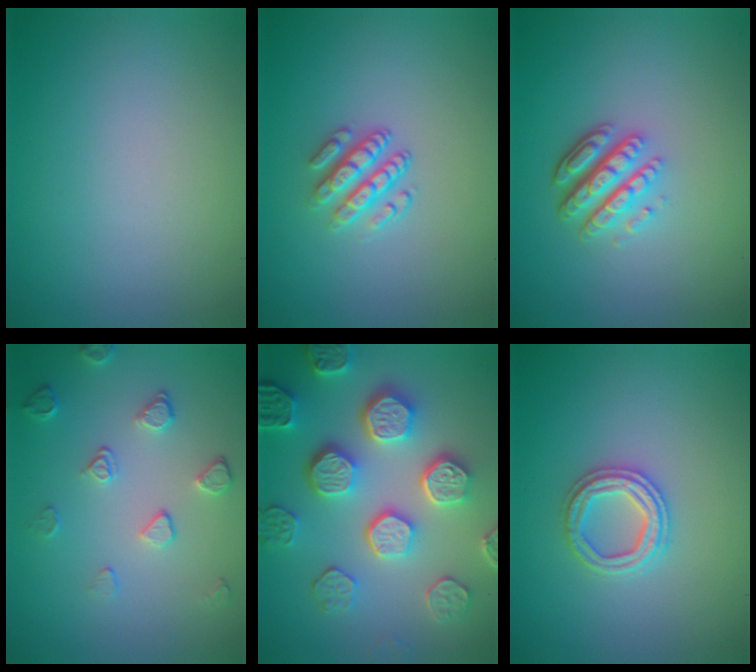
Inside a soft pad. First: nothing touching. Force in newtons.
{"total": 3.0, "press": 2.4, "slide": 1.6}
{"total": 4.8, "press": 3.4, "slide": 3.4}
{"total": 2.1, "press": 1.4, "slide": 1.5}
{"total": 7.1, "press": 6.0, "slide": 3.7}
{"total": 2.6, "press": 2.6, "slide": 0.5}